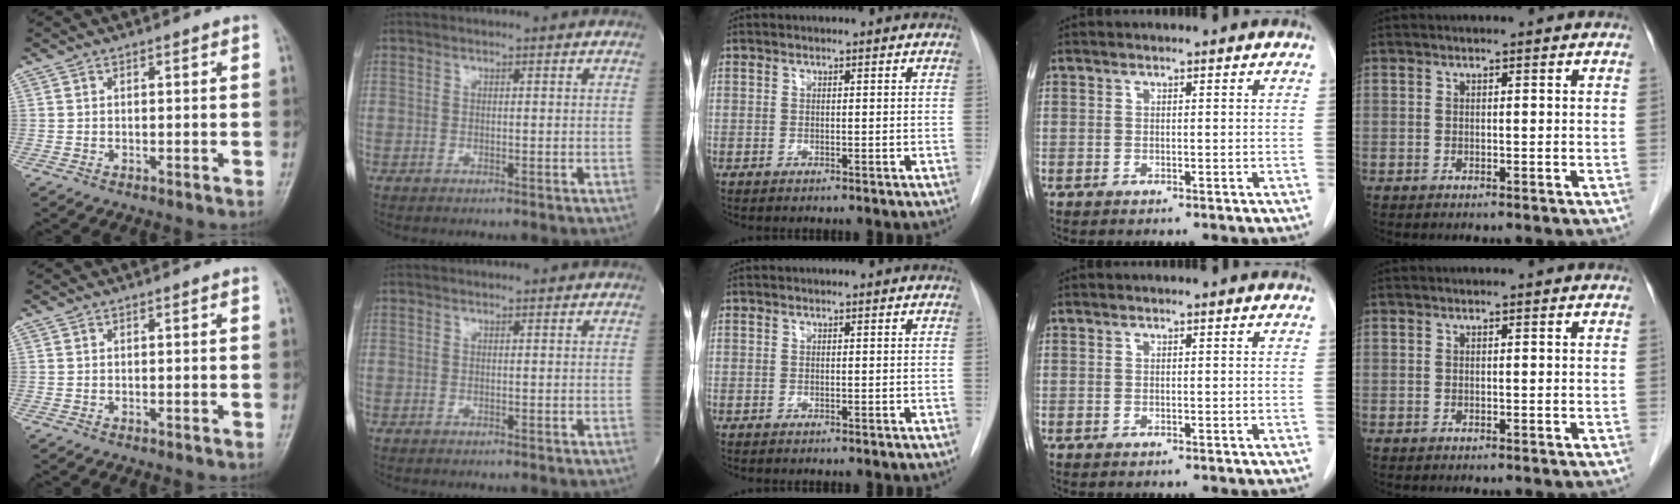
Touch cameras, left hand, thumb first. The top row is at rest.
{}